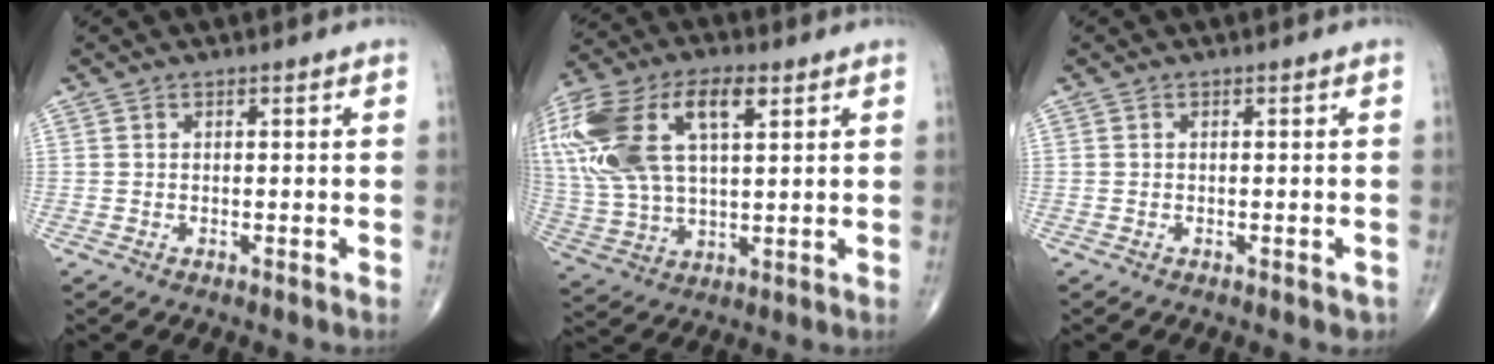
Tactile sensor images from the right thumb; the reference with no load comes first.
{"total": 24.0, "force": [8.0, 12.2, 19.1], "torque": [-0.434, 0.020, 0.149]}
{"total": 0.8, "force": [-0.3, 0.5, 0.5], "torque": [0.001, 0.004, -0.002]}